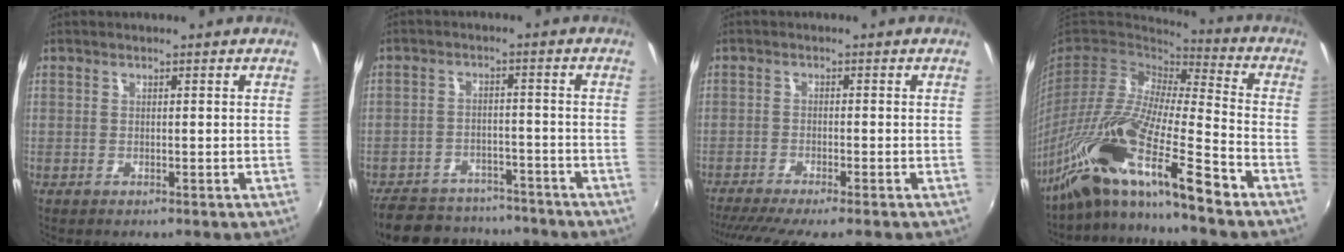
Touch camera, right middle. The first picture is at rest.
{"total": 16.0, "force": [-13.4, 6.8, 5.4], "torque": [-0.137, 0.013, -0.187]}
{"total": 7.8, "force": [-6.7, -0.4, 3.9], "torque": [-0.091, -0.029, -0.110]}
{"total": 19.6, "force": [-13.4, 2.0, 14.3], "torque": [-0.269, -0.020, -0.270]}